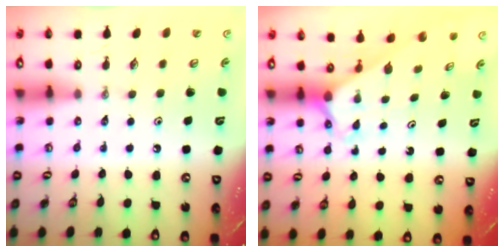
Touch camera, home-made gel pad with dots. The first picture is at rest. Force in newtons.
{"total": 2.4, "press": 2.4, "slide": 0.2}